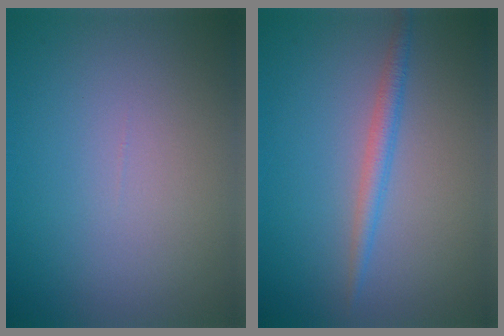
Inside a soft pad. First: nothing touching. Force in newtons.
{"total": 1.8, "press": 1.8, "slide": 0.1}